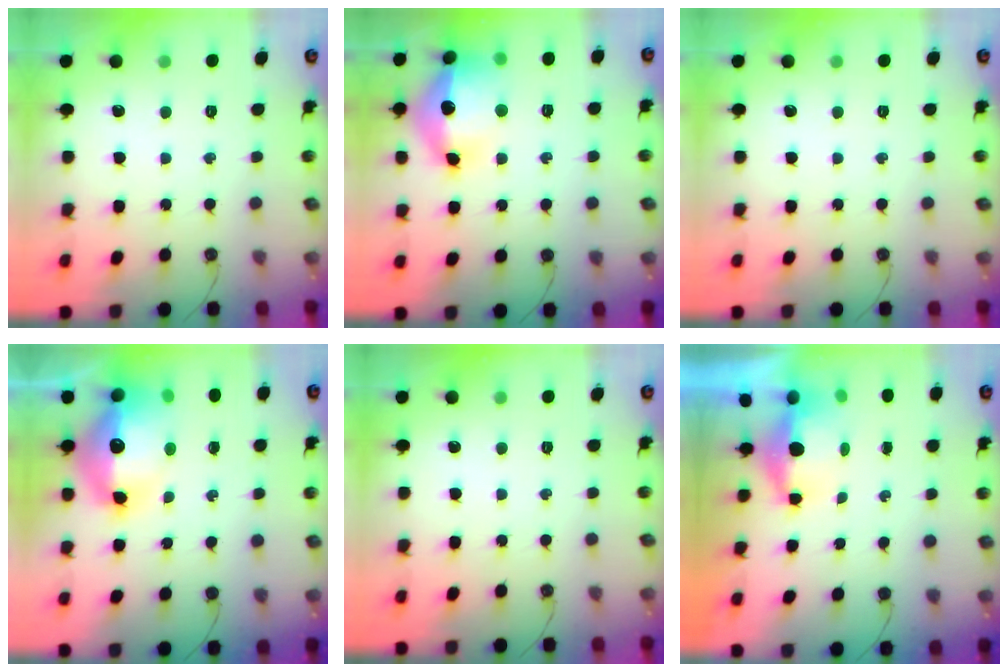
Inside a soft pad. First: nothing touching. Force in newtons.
{"total": 17.5, "press": 17.4, "slide": 1.6}
{"total": 0.0}
{"total": 16.9, "press": 16.8, "slide": 1.4}
{"total": 0.0}
{"total": 7.7, "press": 5.5, "slide": 5.4}